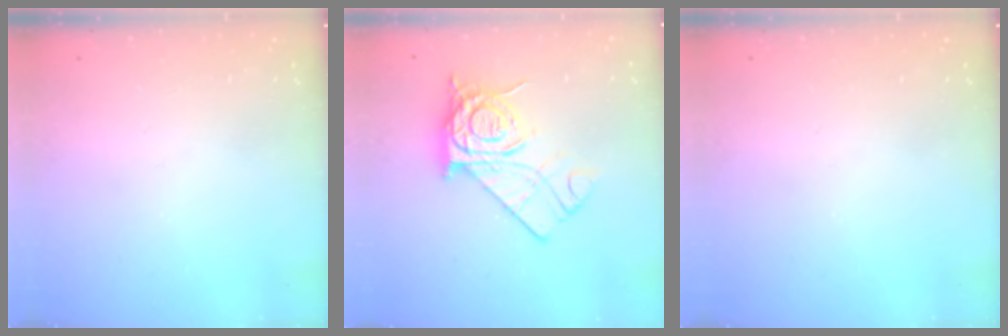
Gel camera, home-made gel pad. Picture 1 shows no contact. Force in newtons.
{"total": 14.2, "press": 14.1, "slide": 1.1}
{"total": 0.0}